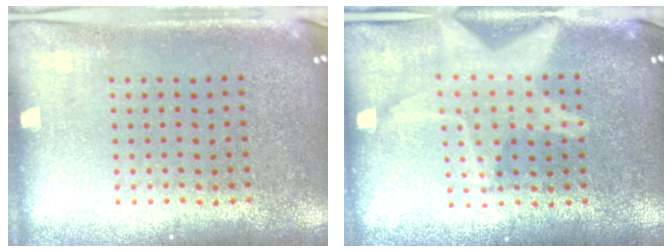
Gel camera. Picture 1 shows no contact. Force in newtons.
{"total": 1.9, "press": 1.9, "slide": 0.2}